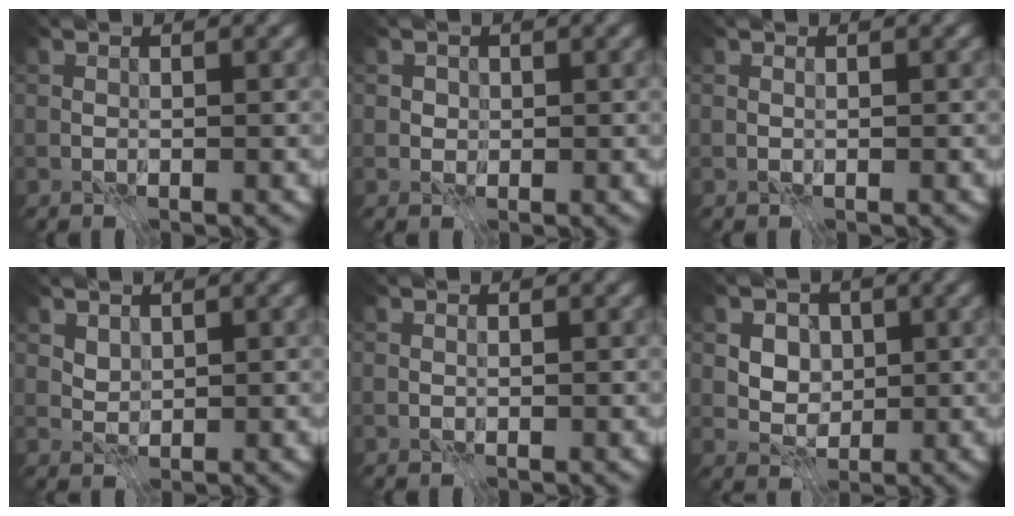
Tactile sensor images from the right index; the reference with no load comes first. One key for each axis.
{"total": 0.9, "fx": 0.3, "fy": 0.9, "fz": 0.2, "tx": 0.001, "ty": -0.002, "tz": 0.002}
{"total": 0.0}
{"total": 1.5, "fx": 1.0, "fy": 0.9, "fz": 0.6, "tx": -0.016, "ty": -0.001, "tz": 0.023}
{"total": 0.0}
{"total": 4.7, "fx": 1.6, "fy": 3.6, "fz": 2.5, "tx": -0.044, "ty": 0.007, "tz": 0.026}